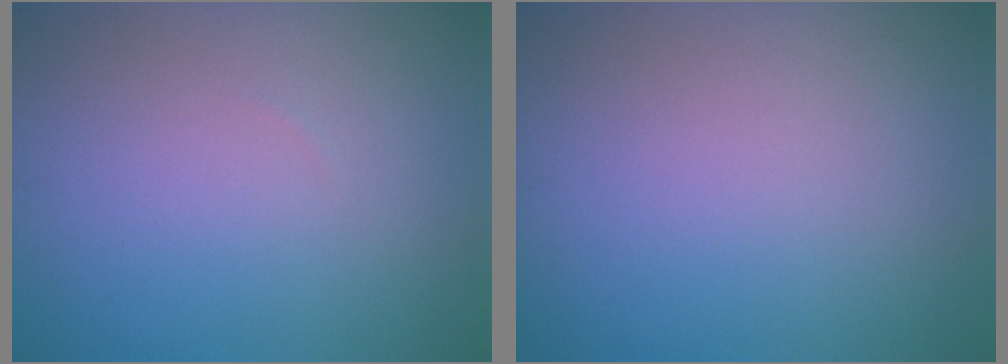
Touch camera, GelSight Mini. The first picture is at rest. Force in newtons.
{"total": 0.0}